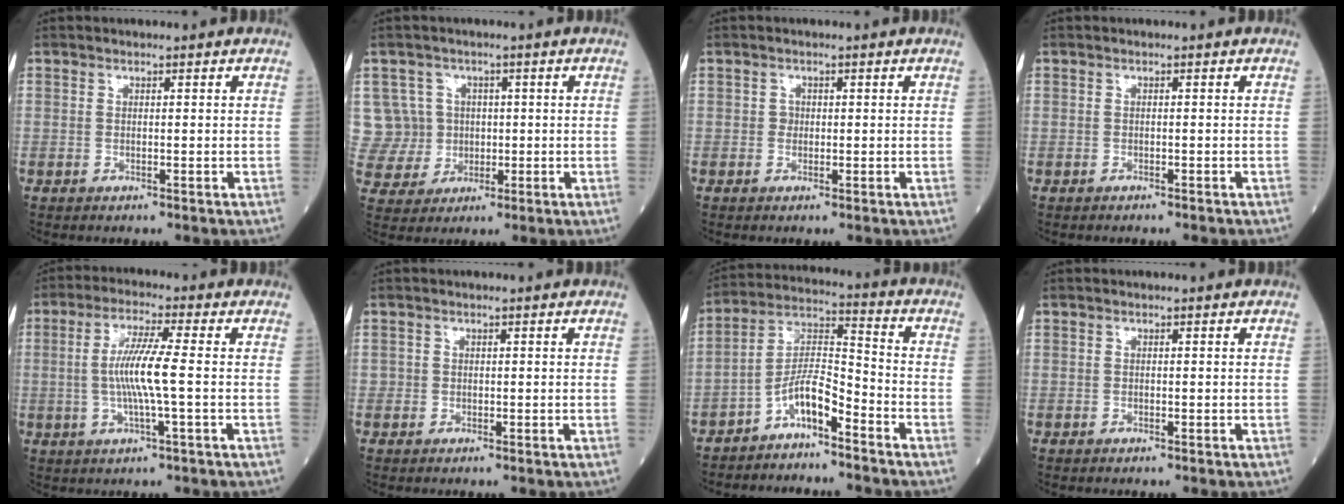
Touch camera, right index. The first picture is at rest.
{"total": 8.0, "force": [1.5, 7.9, 0.3], "torque": [-0.012, 0.033, 0.038]}
{"total": 0.9, "force": [0.0, 0.8, 0.3], "torque": [-0.002, 0.003, 0.000]}
{"total": 1.0, "force": [-0.9, 0.2, 0.4], "torque": [-0.009, -0.002, -0.011]}
{"total": 7.6, "force": [-0.3, -0.2, 7.6], "torque": [-0.149, 0.001, -0.010]}
{"total": 0.6, "force": [0.0, 0.6, 0.0], "torque": [0.006, 0.005, -0.004]}
{"total": 7.2, "force": [-5.0, 1.6, 5.0], "torque": [-0.100, 0.017, -0.094]}
{"total": 0.0}